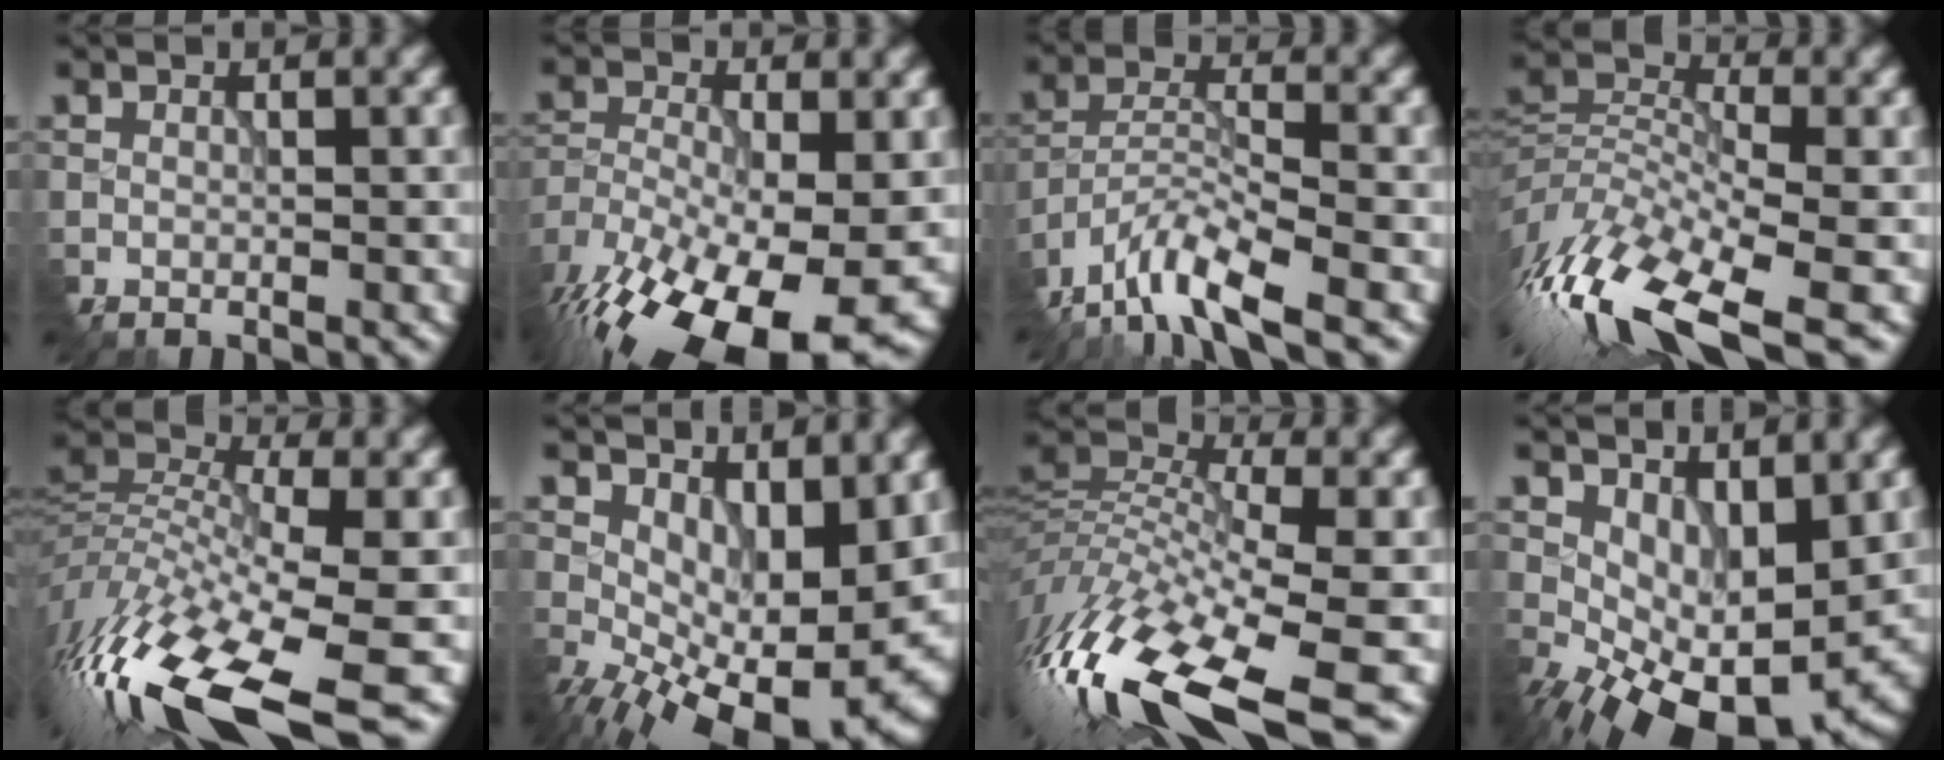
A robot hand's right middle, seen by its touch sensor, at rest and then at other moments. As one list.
[{"total": 18.2, "force": [-10.4, 8.1, 12.5], "torque": [-0.227, -0.029, -0.149]}, {"total": 7.7, "force": [-6.2, 1.7, 4.3], "torque": [-0.080, -0.007, -0.125]}, {"total": 12.8, "force": [-7.5, 5.2, 9.0], "torque": [-0.204, 0.005, -0.139]}, {"total": 15.1, "force": [-7.9, 5.6, 11.6], "torque": [-0.262, -0.003, -0.136]}, {"total": 11.7, "force": [-0.5, 6.4, 9.8], "torque": [-0.136, -0.018, 0.012]}, {"total": 14.5, "force": [-6.8, 5.8, 11.5], "torque": [-0.264, -0.002, -0.119]}, {"total": 10.0, "force": [-0.6, 5.6, 8.2], "torque": [-0.127, -0.027, 0.012]}]